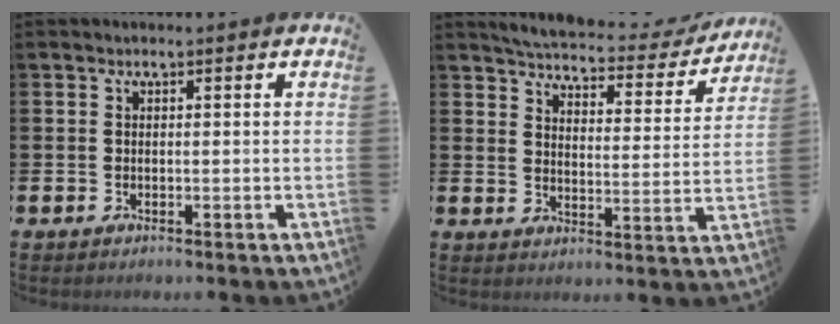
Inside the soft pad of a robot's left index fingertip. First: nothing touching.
{"total": 4.6, "force": [4.4, 0.8, 1.1], "torque": [-0.034, -0.038, 0.067]}